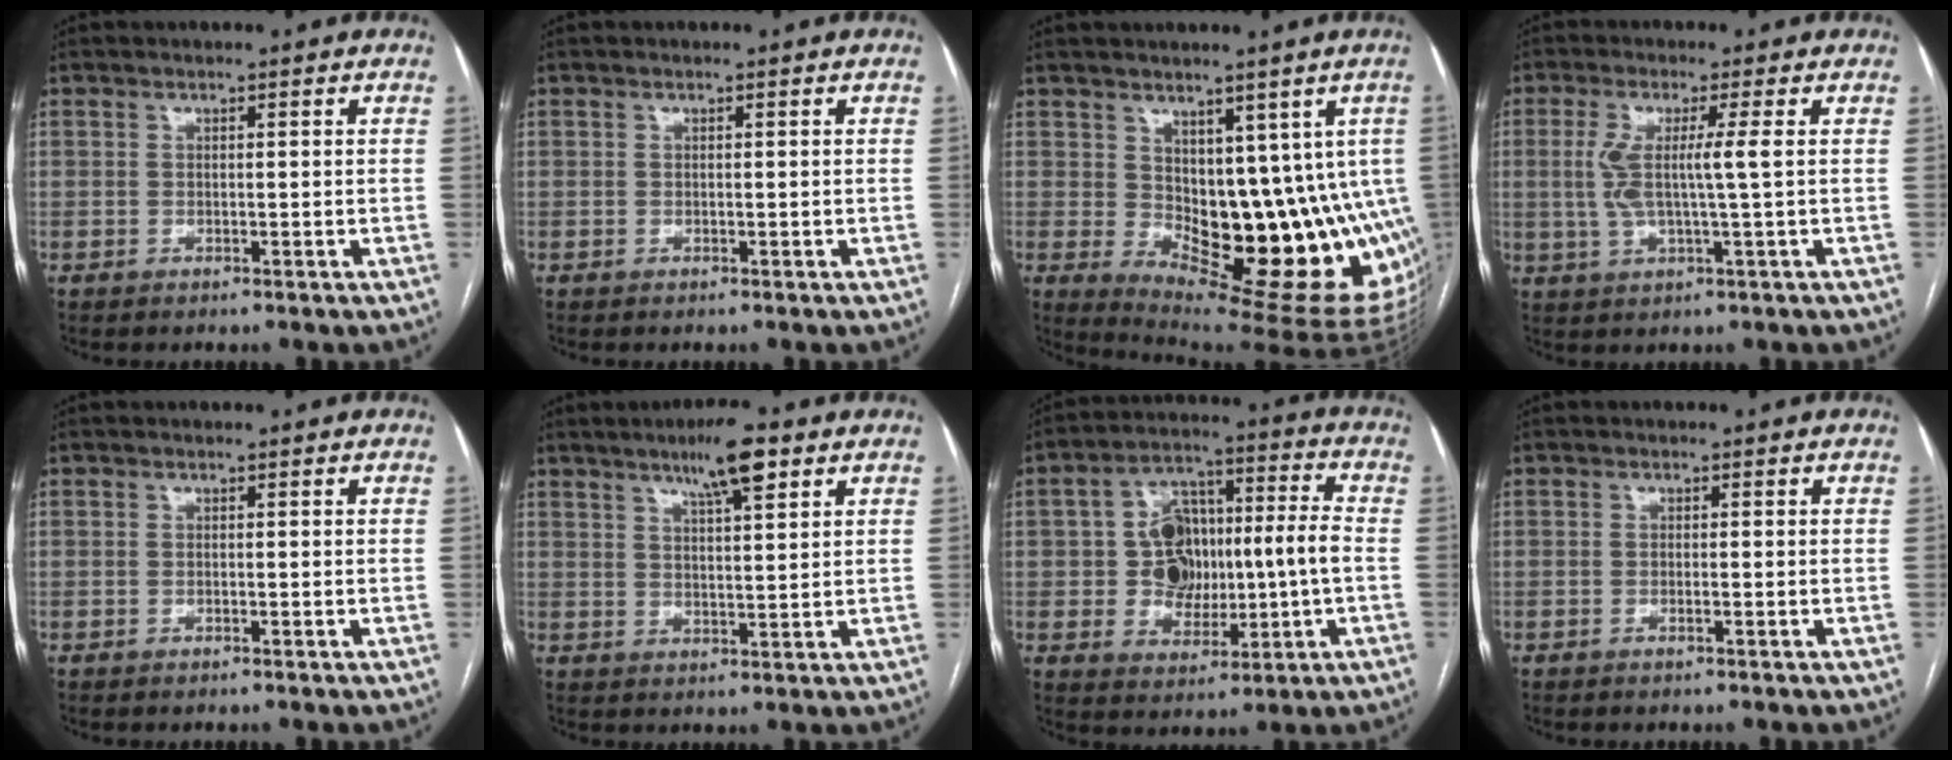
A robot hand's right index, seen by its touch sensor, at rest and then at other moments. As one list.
[{"total": 0.0}, {"total": 17.4, "force": [0.3, 7.3, 15.8], "torque": [-0.158, -0.005, 0.025]}, {"total": 6.2, "force": [0.6, -0.1, 6.2], "torque": [-0.130, 0.000, 0.012]}, {"total": 0.0}, {"total": 7.0, "force": [4.3, 0.9, 5.4], "torque": [-0.094, 0.006, 0.070]}, {"total": 13.1, "force": [-1.0, 6.5, 11.4], "torque": [-0.193, 0.041, -0.001]}, {"total": 0.6, "force": [-0.3, 0.0, 0.5], "torque": [-0.012, -0.001, -0.005]}]